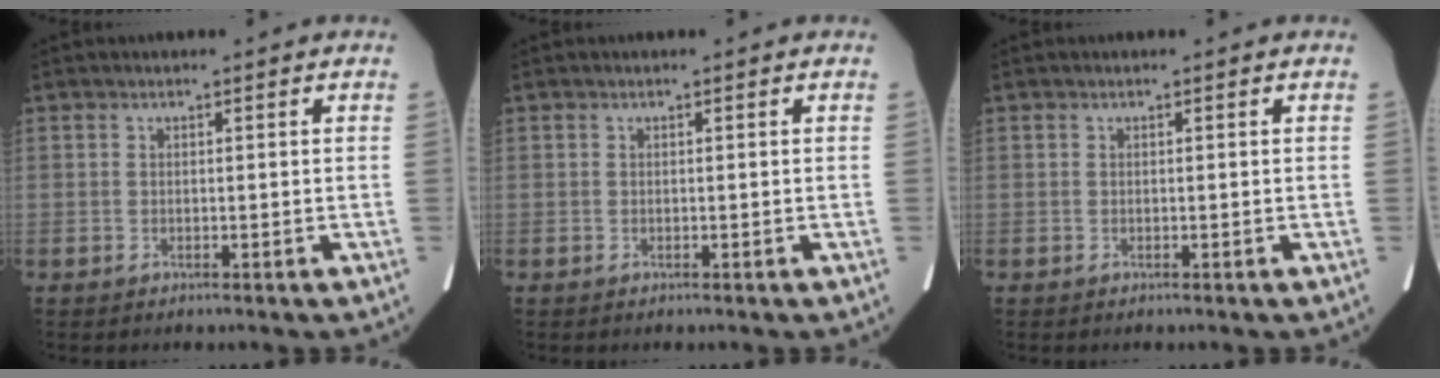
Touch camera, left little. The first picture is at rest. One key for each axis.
{"total": 0.0}
{"total": 0.0}